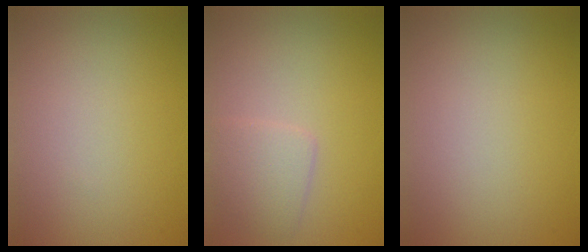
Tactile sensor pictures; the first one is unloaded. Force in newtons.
{"total": 2.5, "press": 2.5, "slide": 0.1}
{"total": 0.0}